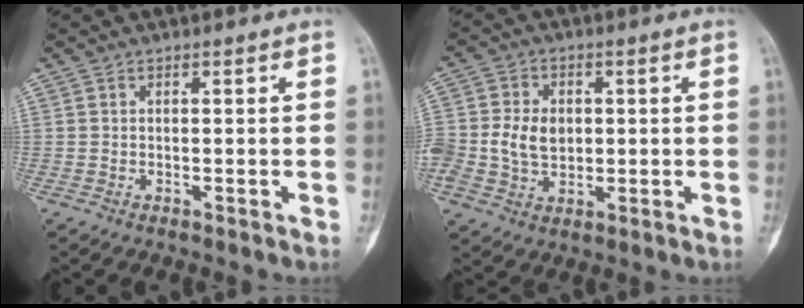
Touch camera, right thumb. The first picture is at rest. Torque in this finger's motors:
{"motor_torque": [1.28, 1.17, 0.64, -0.51, 0.13]}